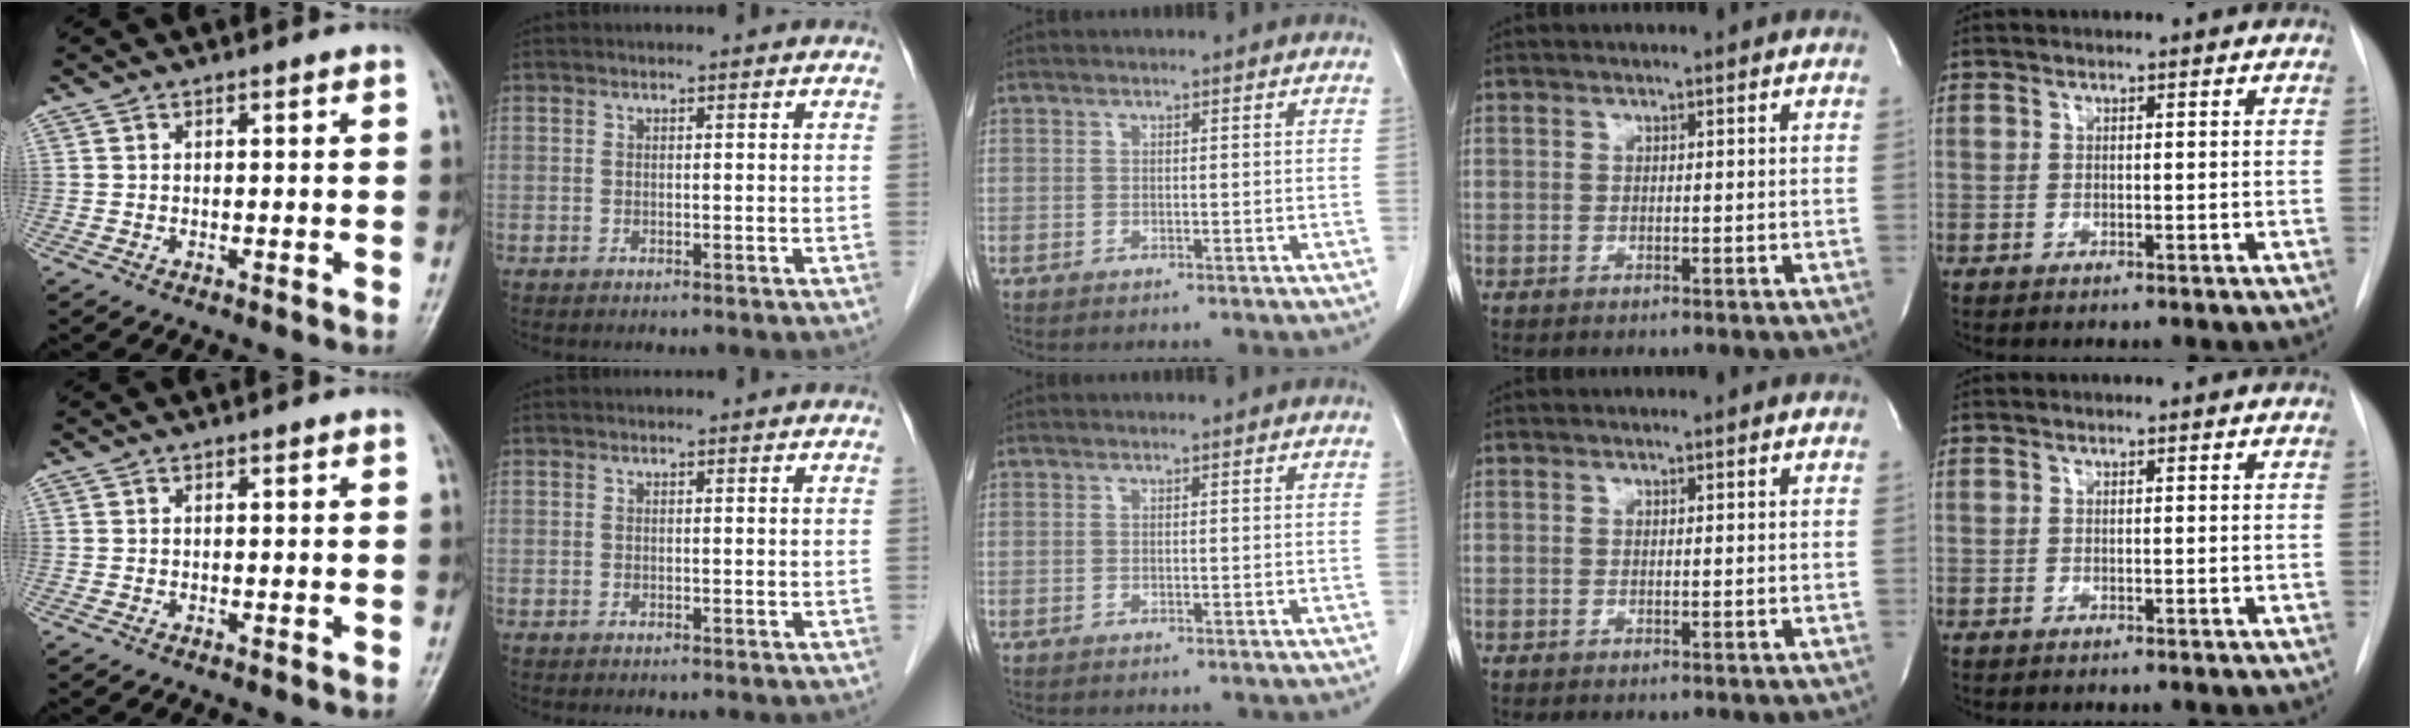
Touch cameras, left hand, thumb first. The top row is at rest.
{}